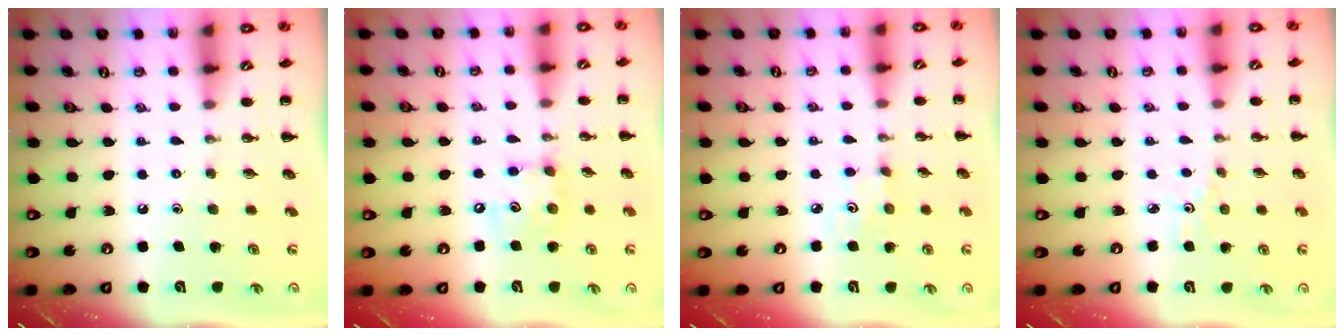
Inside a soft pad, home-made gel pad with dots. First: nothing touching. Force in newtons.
{"total": 7.1, "press": 7.1, "slide": 0.7}
{"total": 2.7, "press": 2.7, "slide": 0.3}
{"total": 1.7, "press": 1.7, "slide": 0.4}